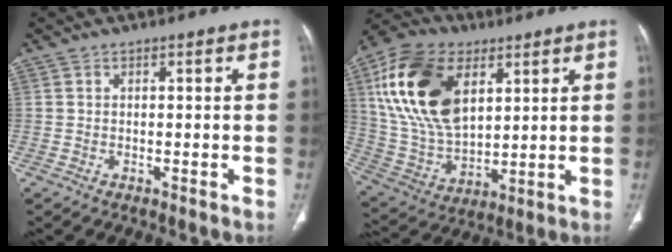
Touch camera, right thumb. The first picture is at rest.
{"total": 21.9, "force": [7.5, 13.1, 15.9], "torque": [-0.291, -0.019, 0.143]}